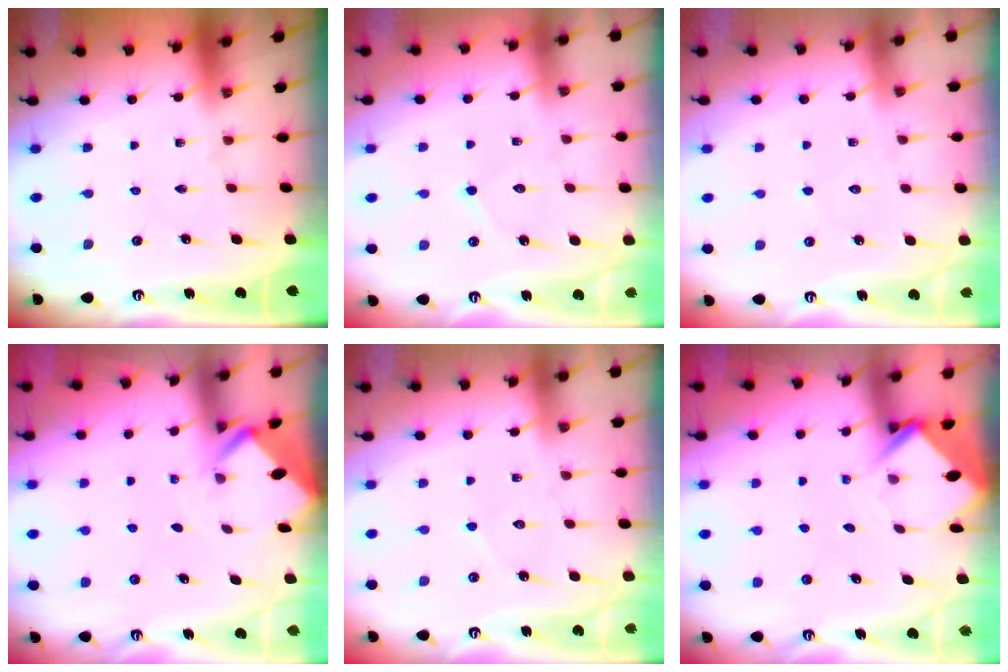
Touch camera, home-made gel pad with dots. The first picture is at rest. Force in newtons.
{"total": 5.4, "press": 5.4, "slide": 0.5}
{"total": 4.6, "press": 4.6, "slide": 0.6}
{"total": 2.0, "press": 2.0, "slide": 0.2}
{"total": 3.6, "press": 3.6, "slide": 0.3}
{"total": 3.9, "press": 3.9, "slide": 0.1}